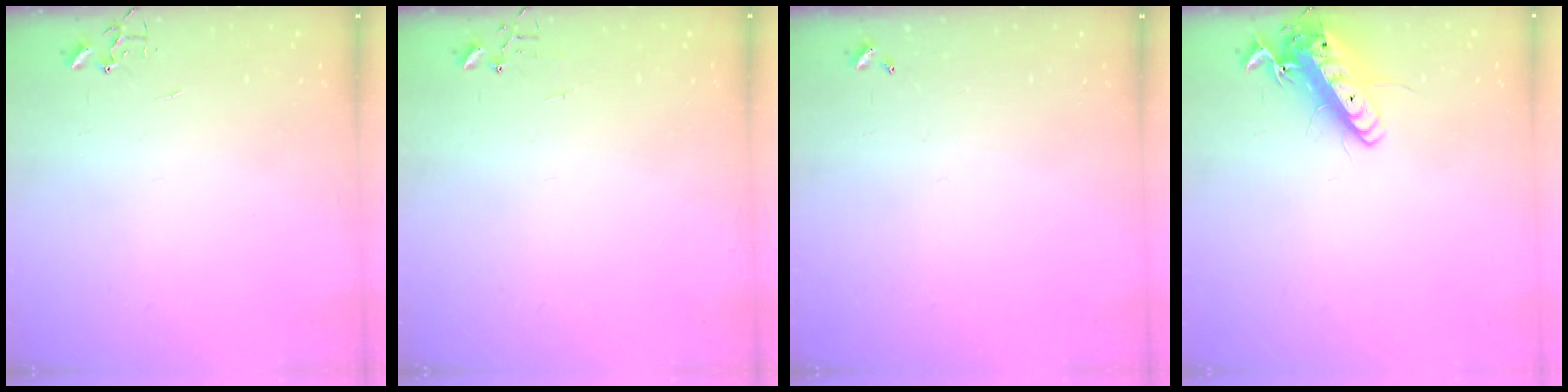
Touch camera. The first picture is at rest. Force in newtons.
{"total": 5.0, "press": 5.0, "slide": 0.4}
{"total": 0.0}
{"total": 13.5, "press": 13.3, "slide": 2.3}